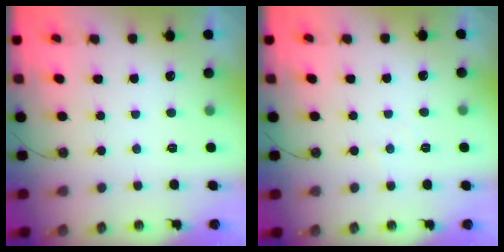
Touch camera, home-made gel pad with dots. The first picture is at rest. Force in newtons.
{"total": 2.6, "press": 2.5, "slide": 0.5}